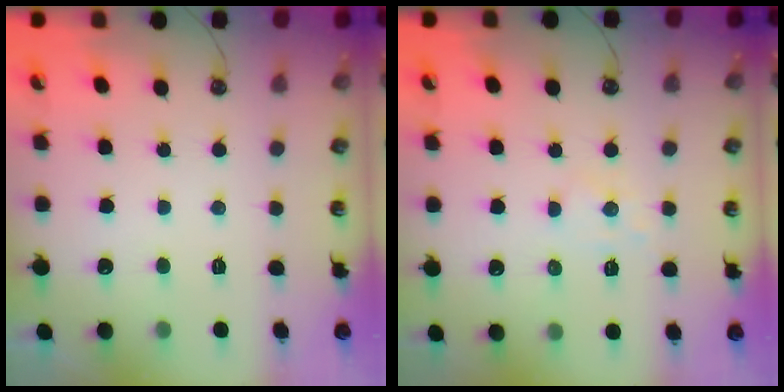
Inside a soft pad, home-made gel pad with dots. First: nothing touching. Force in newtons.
{"total": 4.8, "press": 4.7, "slide": 0.6}